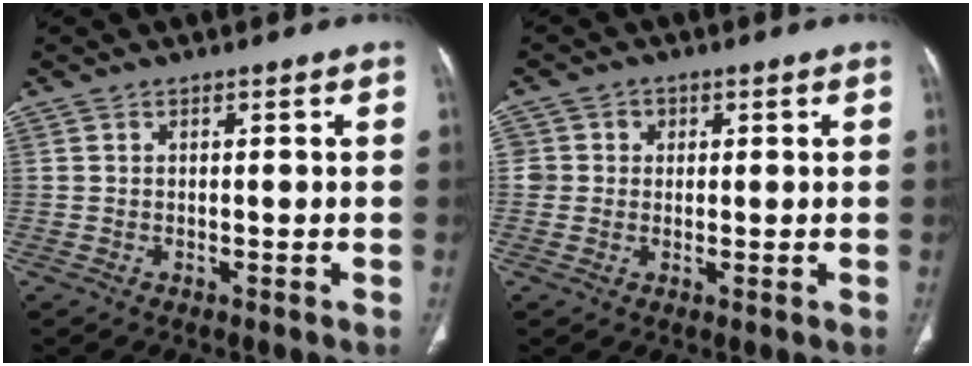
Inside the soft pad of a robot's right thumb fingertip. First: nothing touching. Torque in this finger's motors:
{"motor_torque": [-0.43, -0.21, 0.01, 0.55, -0.09]}